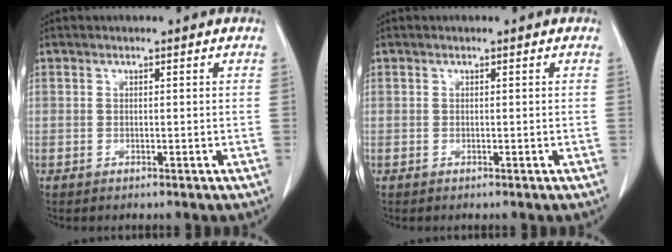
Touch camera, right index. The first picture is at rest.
{"total": 0.0}